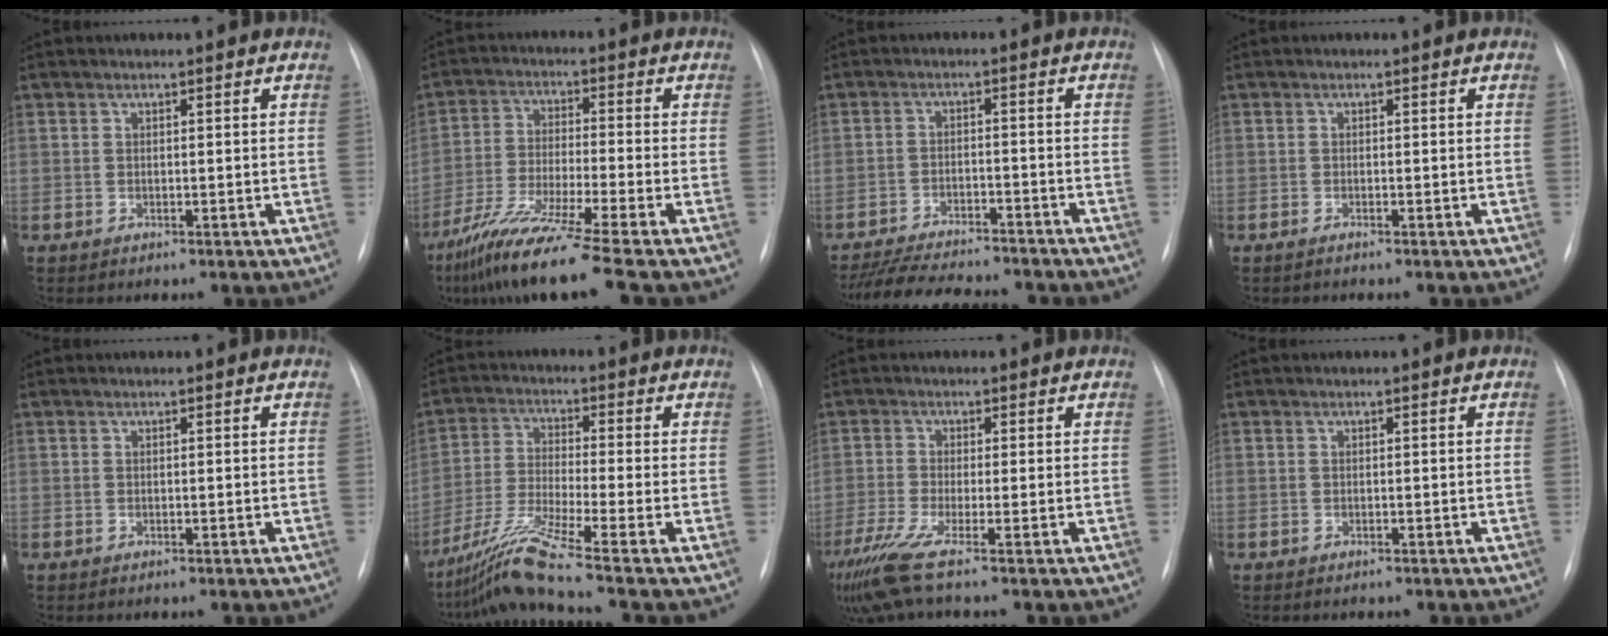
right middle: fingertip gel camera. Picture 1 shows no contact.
{"total": 13.1, "force": [-9.9, -1.8, 8.4], "torque": [-0.160, -0.044, -0.173]}
{"total": 14.5, "force": [-13.2, 2.3, 5.6], "torque": [-0.103, -0.011, -0.191]}
{"total": 0.8, "force": [-0.7, 0.0, 0.5], "torque": [-0.007, -0.001, -0.009]}
{"total": 0.0}
{"total": 10.4, "force": [-7.9, -2.7, 6.1], "torque": [-0.122, -0.030, -0.147]}
{"total": 8.6, "force": [-6.1, -1.3, 5.9], "torque": [-0.115, -0.030, -0.115]}
{"total": 0.6, "force": [-0.6, 0.3, 0.2], "torque": [-0.009, 0.000, -0.008]}